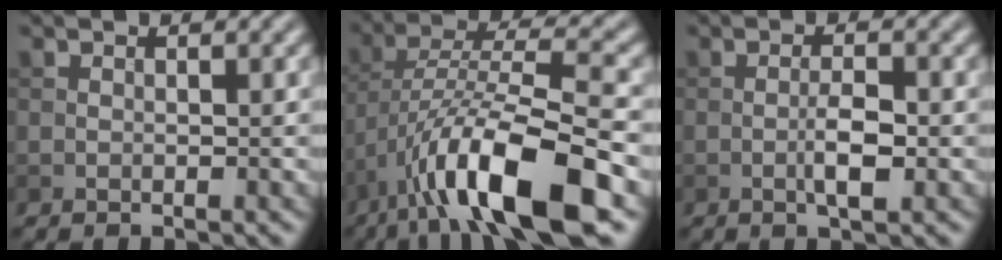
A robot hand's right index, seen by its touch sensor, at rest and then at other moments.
{"total": 12.3, "force": [-6.4, 3.1, 10.0], "torque": [-0.171, 0.013, -0.113]}
{"total": 2.7, "force": [-0.7, 0.7, 2.5], "torque": [-0.045, 0.002, -0.015]}